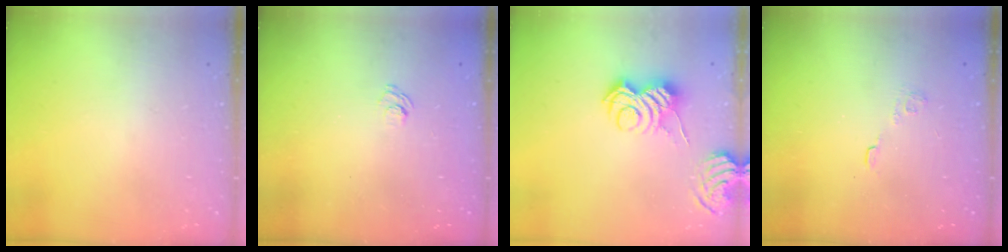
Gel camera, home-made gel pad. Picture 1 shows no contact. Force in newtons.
{"total": 2.3, "press": 1.8, "slide": 1.3}
{"total": 5.7, "press": 5.6, "slide": 0.6}
{"total": 2.1, "press": 1.6, "slide": 1.4}